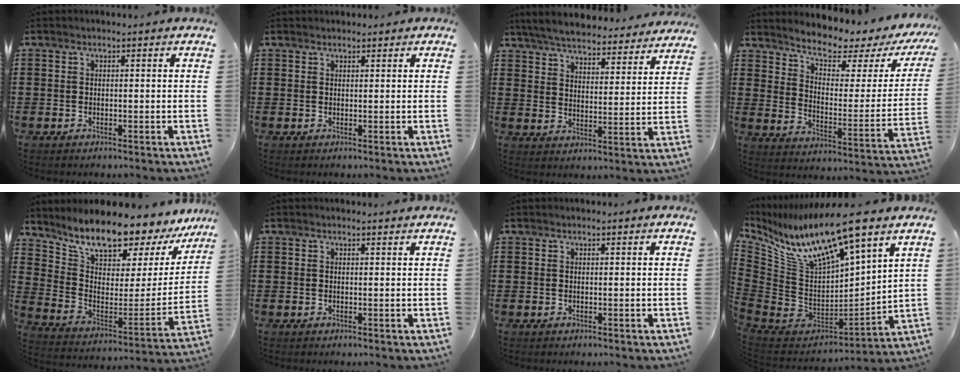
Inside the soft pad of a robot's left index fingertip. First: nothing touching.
{"total": 0.9, "force": [0.8, 0.4, 0.2], "torque": [-0.006, 0.003, 0.016]}
{"total": 5.8, "force": [5.7, 0.0, 1.0], "torque": [-0.048, -0.040, 0.098]}
{"total": 4.9, "force": [3.8, 1.4, 2.6], "torque": [-0.065, -0.031, 0.056]}
{"total": 10.4, "force": [9.5, 2.2, 3.7], "torque": [-0.090, -0.088, 0.157]}
{"total": 0.5, "force": [0.5, 0.0, 0.2], "torque": [-0.007, -0.001, 0.011]}
{"total": 0.0}
{"total": 13.0, "force": [9.5, 2.7, 8.5], "torque": [-0.215, -0.070, 0.160]}